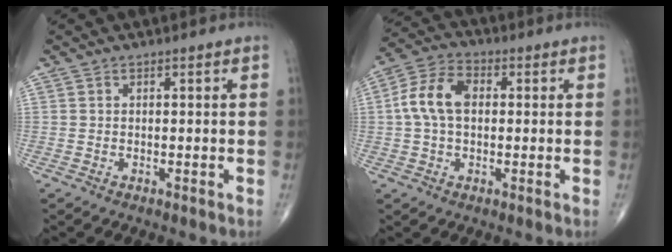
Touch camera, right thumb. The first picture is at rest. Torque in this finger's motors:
{"motor_torque": [0.36, 0.25, 0.84, 0.14, 0.09]}